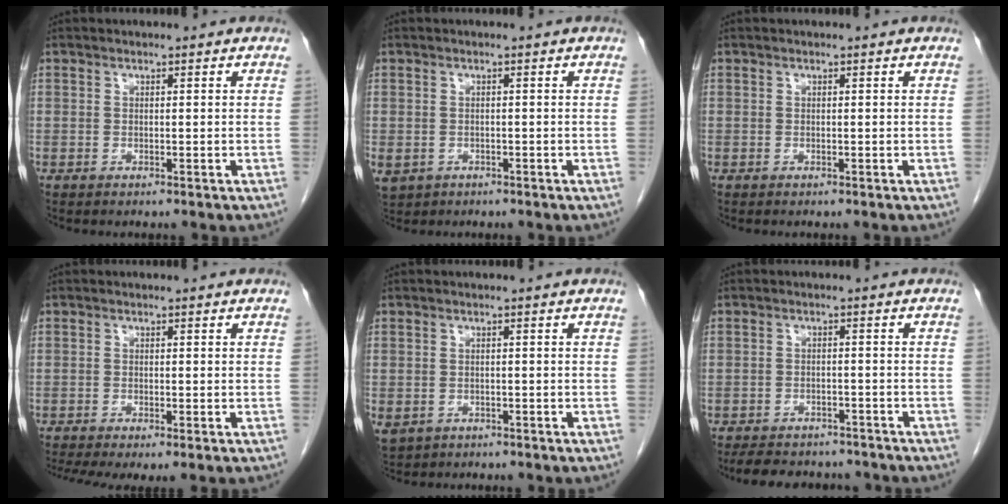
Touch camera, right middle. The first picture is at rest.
{"total": 5.8, "force": [-2.7, 4.7, 1.9], "torque": [-0.054, -0.004, -0.036]}
{"total": 0.0}
{"total": 5.1, "force": [-3.4, 1.1, 3.7], "torque": [-0.060, -0.015, -0.061]}
{"total": 5.3, "force": [-2.6, 4.2, 1.9], "torque": [-0.047, -0.006, -0.035]}
{"total": 10.0, "force": [-8.8, 3.7, 3.0], "torque": [-0.050, 0.003, -0.112]}